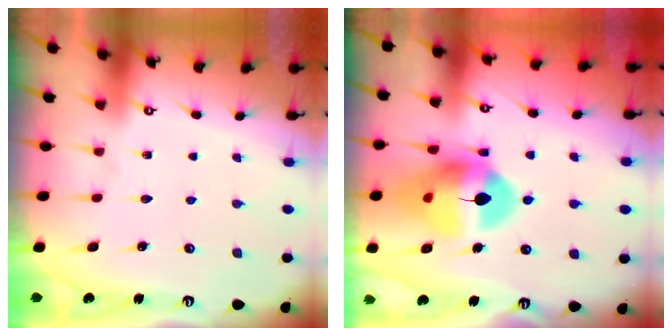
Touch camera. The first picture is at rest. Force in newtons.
{"total": 15.4, "press": 15.3, "slide": 1.8}